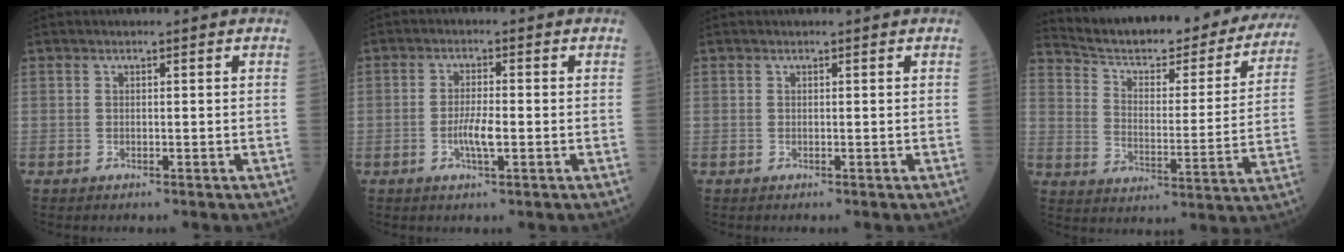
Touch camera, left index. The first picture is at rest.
{"total": 3.6, "force": [-0.9, 0.5, 3.4], "torque": [-0.071, -0.003, -0.018]}
{"total": 0.0}
{"total": 27.5, "force": [24.8, 6.0, 10.4], "torque": [-0.158, -0.046, 0.322]}